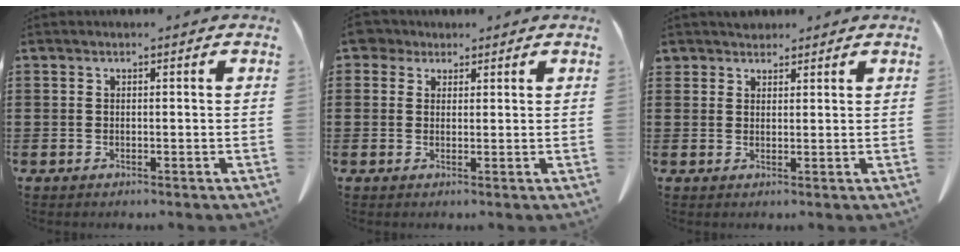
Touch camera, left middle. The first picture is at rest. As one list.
[{"total": 2.9, "force": [2.0, 1.9, 0.9], "torque": [-0.021, 0.009, 0.037]}, {"total": 2.3, "force": [2.1, 1.0, 0.0], "torque": [-0.005, 0.004, 0.042]}]